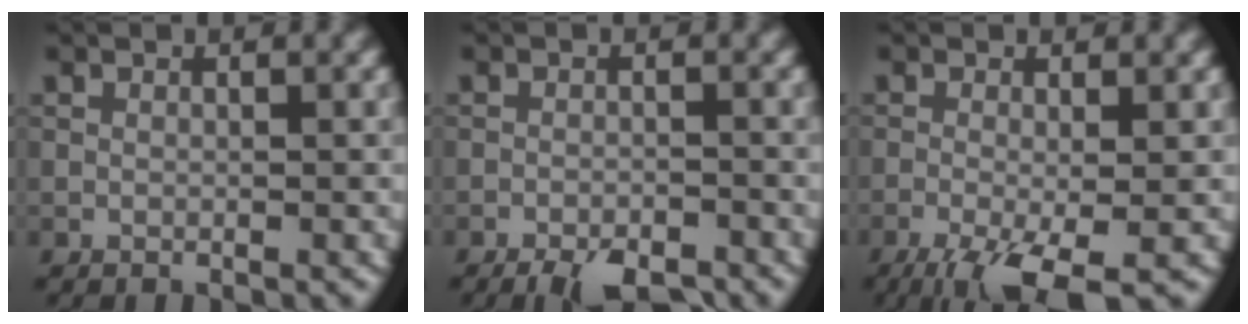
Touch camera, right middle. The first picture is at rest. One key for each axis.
{"total": 4.6, "fx": -3.7, "fy": 1.4, "fz": 2.4, "tx": -0.036, "ty": -0.009, "tz": -0.057}
{"total": 6.2, "fx": -3.3, "fy": 1.7, "fz": 5.0, "tx": -0.095, "ty": -0.012, "tz": -0.058}